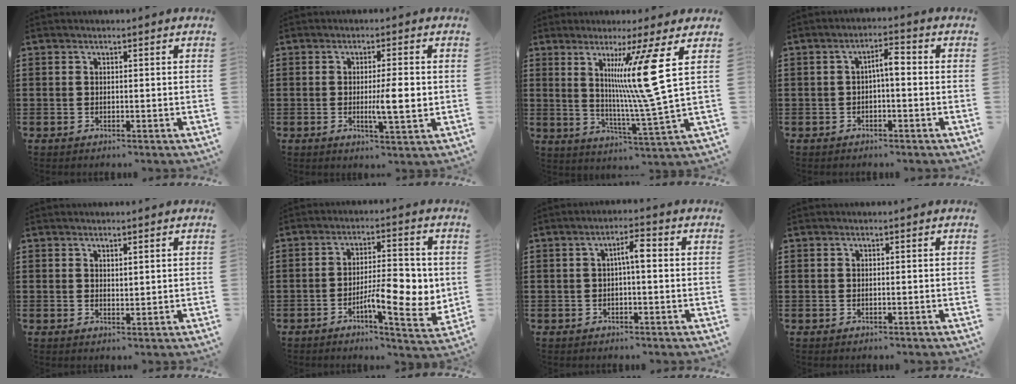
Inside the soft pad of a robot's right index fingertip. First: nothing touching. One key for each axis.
{"total": 5.8, "fx": -0.2, "fy": 1.0, "fz": 5.8, "tx": -0.093, "ty": -0.004, "tz": -0.008}
{"total": 14.2, "fx": 4.2, "fy": -0.7, "fz": 13.5, "tx": -0.243, "ty": -0.015, "tz": 0.051}
{"total": 3.1, "fx": -0.4, "fy": 0.8, "fz": 3.0, "tx": -0.056, "ty": 0.009, "tz": -0.011}
{"total": 1.0, "fx": 0.9, "fy": 0.3, "fz": 0.4, "tx": -0.008, "ty": 0.003, "tz": 0.016}
{"total": 9.8, "fx": -1.8, "fy": 3.5, "fz": 9.0, "tx": -0.131, "ty": -0.002, "tz": -0.030}
{"total": 3.4, "fx": 0.0, "fy": 0.7, "fz": 3.3, "tx": -0.064, "ty": 0.009, "tz": -0.003}
{"total": 0.0}